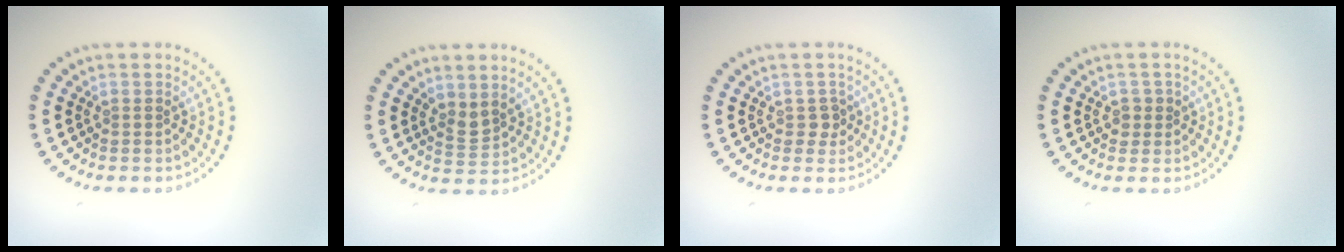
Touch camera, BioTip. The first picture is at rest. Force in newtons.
{"total": 1.8, "press": 1.3, "slide": 1.2}
{"total": 1.2, "press": 1.1, "slide": 0.5}
{"total": 1.1, "press": 0.9, "slide": 0.5}